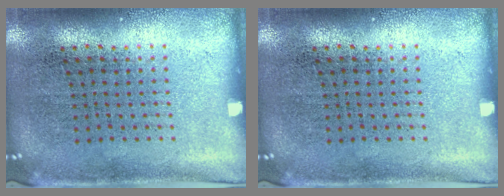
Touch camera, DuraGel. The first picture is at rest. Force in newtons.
{"total": 0.0}